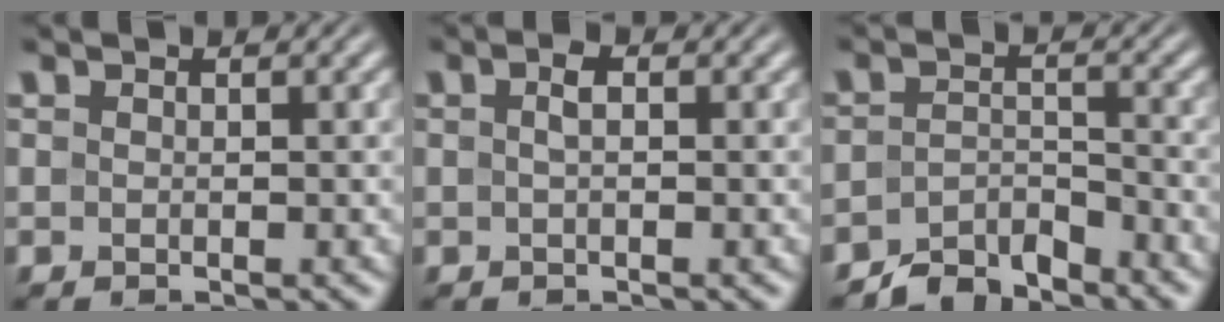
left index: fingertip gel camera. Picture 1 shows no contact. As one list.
[{"total": 1.3, "force": [0.1, 0.4, 1.2], "torque": [-0.025, 0.005, 0.002]}, {"total": 3.6, "force": [-3.3, 1.0, 0.9], "torque": [-0.014, 0.004, -0.068]}]